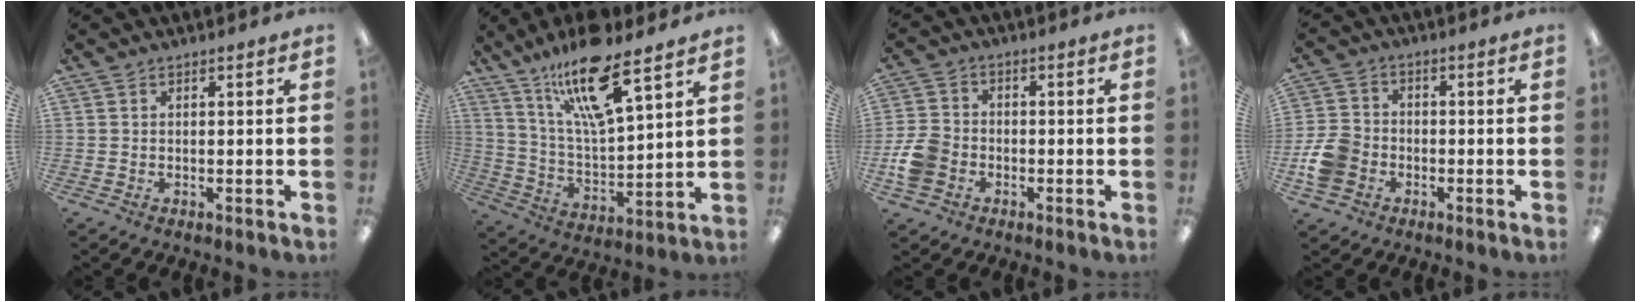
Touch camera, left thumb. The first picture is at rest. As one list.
[{"total": 17.4, "force": [11.8, 4.7, 11.8], "torque": [-0.212, -0.056, 0.196]}, {"total": 7.1, "force": [-2.3, 5.7, 3.6], "torque": [-0.078, 0.021, -0.040]}, {"total": 8.0, "force": [-2.5, 6.6, 3.9], "torque": [-0.082, 0.021, -0.046]}]